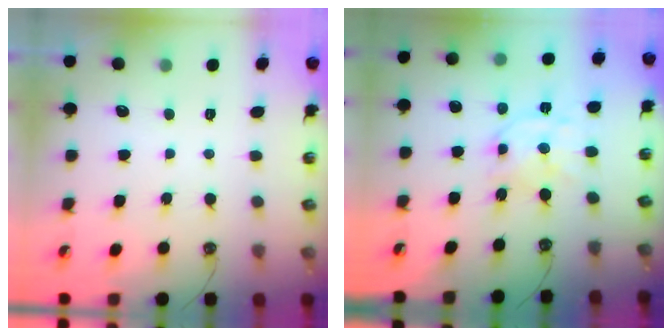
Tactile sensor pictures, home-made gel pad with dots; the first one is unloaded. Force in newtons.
{"total": 10.7, "press": 10.7, "slide": 1.0}